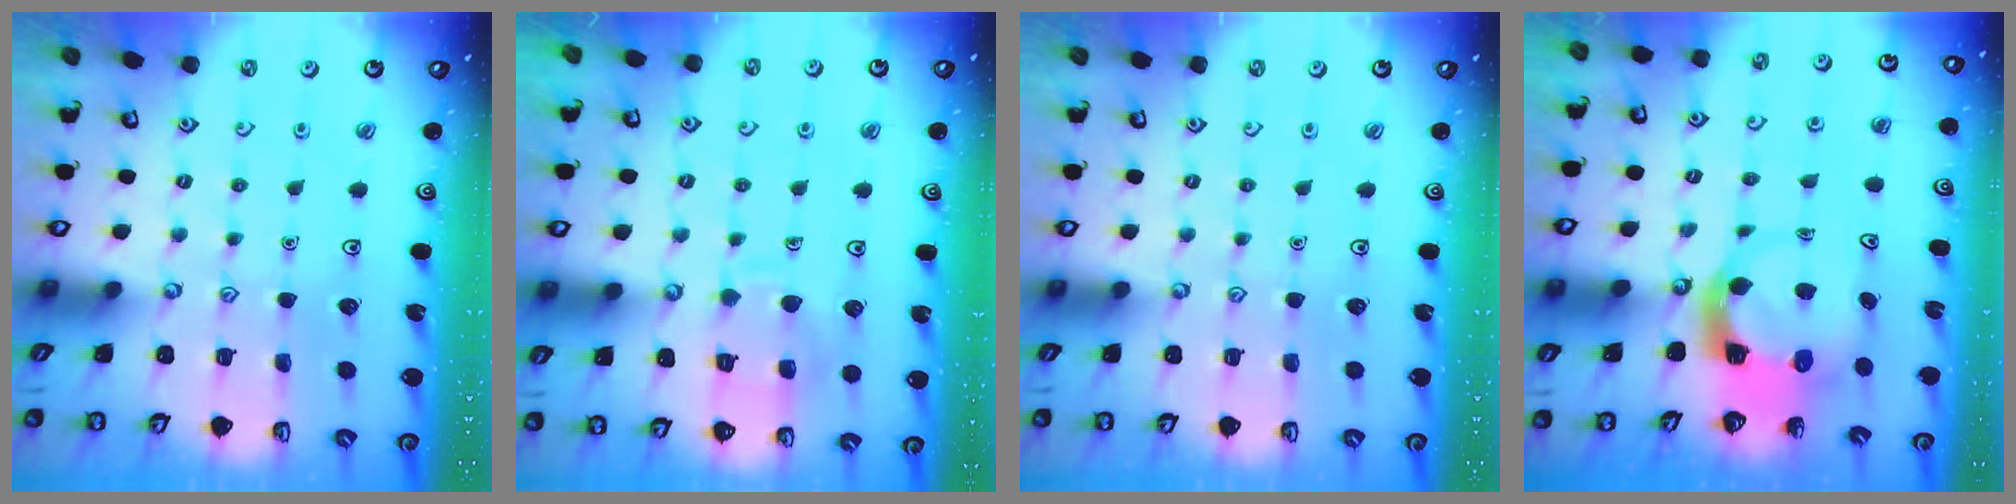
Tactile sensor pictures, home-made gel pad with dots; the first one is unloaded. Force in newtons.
{"total": 9.0, "press": 9.0, "slide": 0.9}
{"total": 0.0}
{"total": 5.2, "press": 5.1, "slide": 0.6}